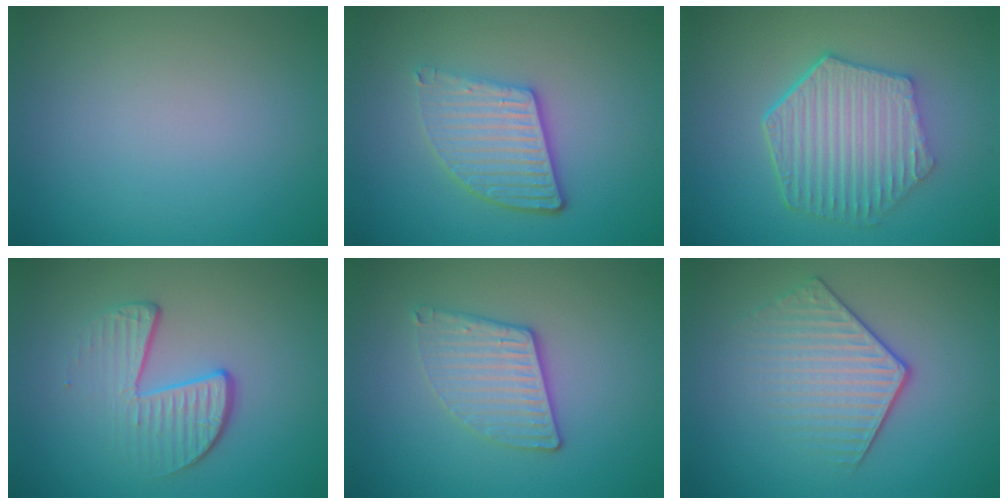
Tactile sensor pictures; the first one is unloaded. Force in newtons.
{"total": 4.3, "press": 3.5, "slide": 2.6}
{"total": 6.4, "press": 4.9, "slide": 4.2}
{"total": 4.1, "press": 2.7, "slide": 3.2}
{"total": 3.2, "press": 2.8, "slide": 1.4}
{"total": 3.8, "press": 3.1, "slide": 2.2}